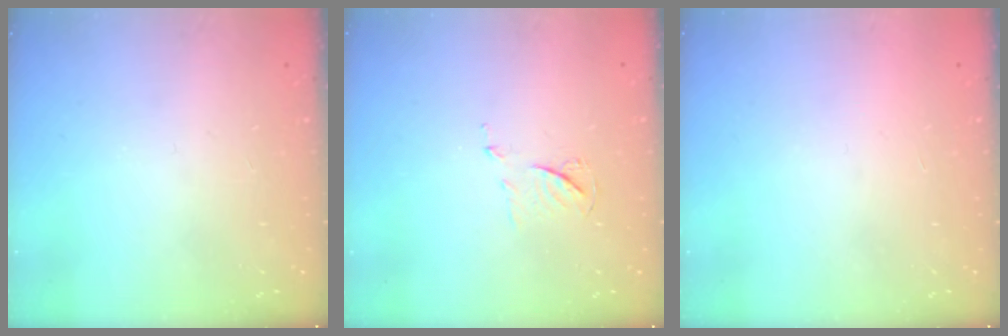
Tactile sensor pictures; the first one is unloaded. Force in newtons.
{"total": 6.1, "press": 6.0, "slide": 0.7}
{"total": 1.5, "press": 1.5, "slide": 0.1}